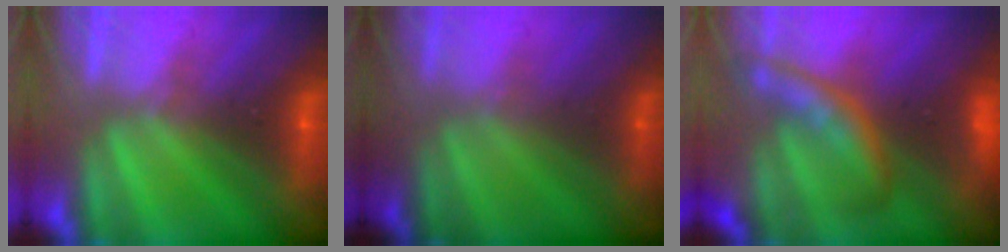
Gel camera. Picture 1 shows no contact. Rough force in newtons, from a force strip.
{"total": 1.7}
{"total": 5.8}